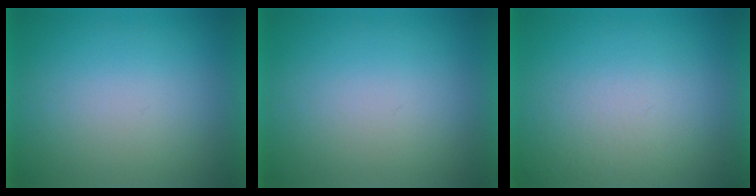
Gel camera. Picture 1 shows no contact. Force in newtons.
{"total": 0.0}
{"total": 2.2}